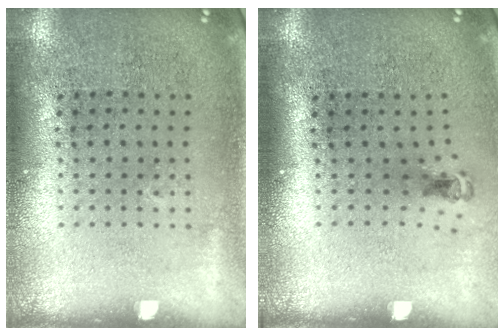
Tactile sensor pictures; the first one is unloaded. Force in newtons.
{"total": 0.6, "press": 0.3, "slide": 0.5}